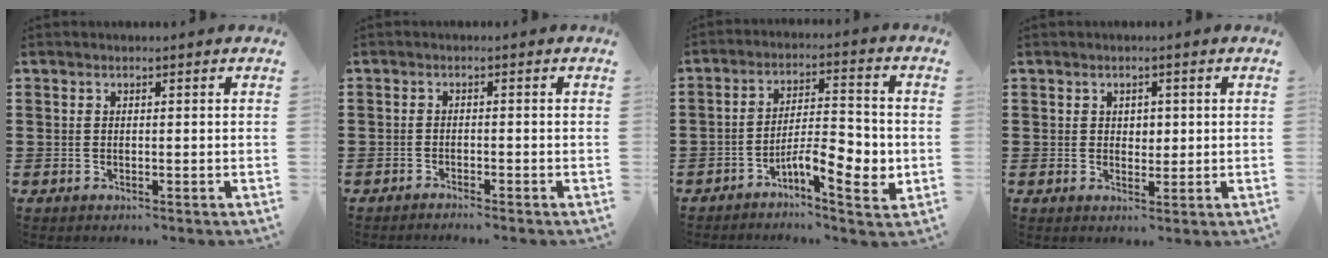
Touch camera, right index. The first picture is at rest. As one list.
[{"total": 1.2, "force": [-1.2, -0.1, 0.1], "torque": [-0.005, 0.001, -0.024]}, {"total": 8.0, "force": [-3.4, 2.3, 6.9], "torque": [-0.106, 0.004, -0.058]}, {"total": 1.5, "force": [0.5, 1.2, 0.7], "torque": [-0.008, 0.005, 0.007]}]